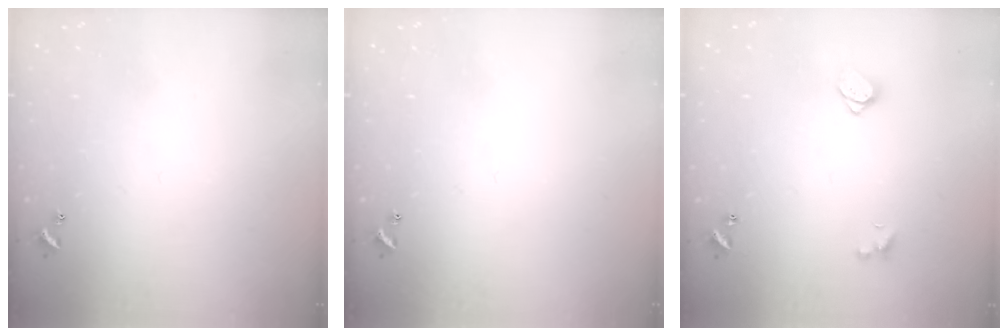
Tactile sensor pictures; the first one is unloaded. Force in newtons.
{"total": 0.0}
{"total": 1.6, "press": 1.5, "slide": 0.3}